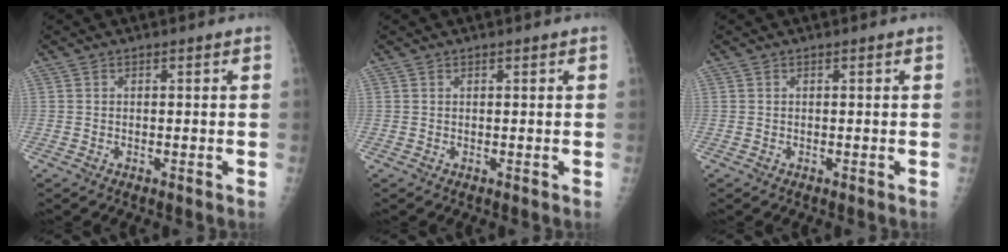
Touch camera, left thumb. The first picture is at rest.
{"total": 0.0}
{"total": 0.0}